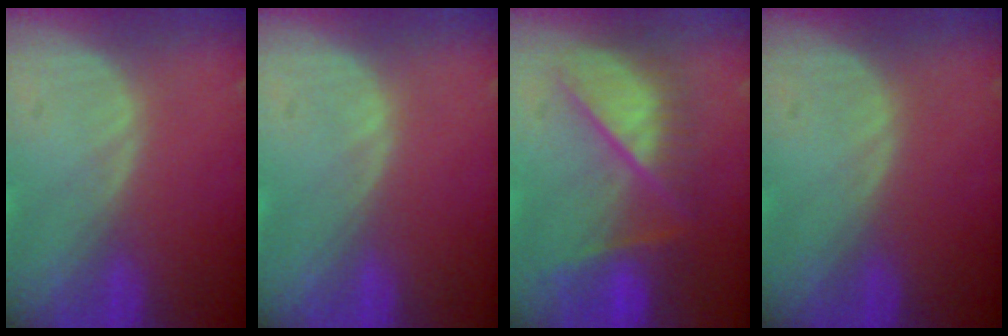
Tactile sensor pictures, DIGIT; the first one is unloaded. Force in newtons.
{"total": 0.0}
{"total": 8.5, "press": 8.4, "slide": 0.7}
{"total": 0.0}